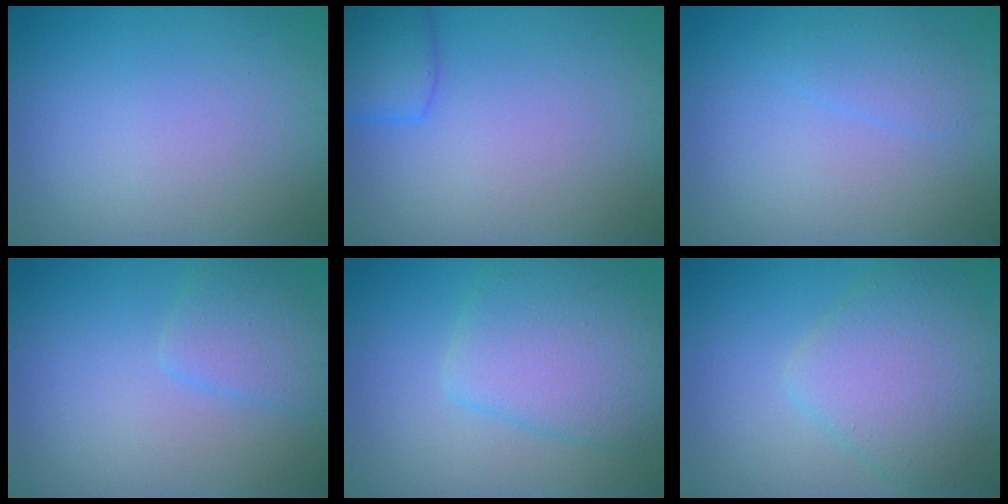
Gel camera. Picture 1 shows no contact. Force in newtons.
{"total": 2.7, "press": 2.6, "slide": 0.2}
{"total": 1.6, "press": 1.6, "slide": 0.0}
{"total": 2.6, "press": 2.6, "slide": 0.2}
{"total": 6.3, "press": 6.3, "slide": 0.3}
{"total": 5.0, "press": 5.0, "slide": 0.2}